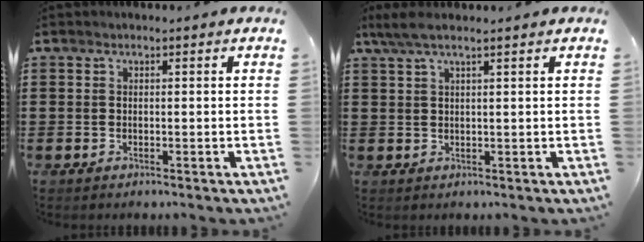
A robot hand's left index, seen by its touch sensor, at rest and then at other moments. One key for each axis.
{"total": 3.0, "fx": 1.8, "fy": 0.3, "fz": 2.4, "tx": -0.049, "ty": 0.001, "tz": 0.033}